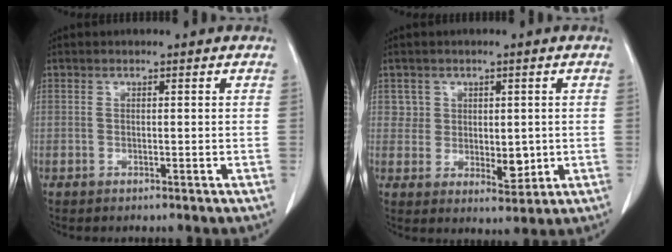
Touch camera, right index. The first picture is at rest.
{"total": 5.0, "force": [0.9, 4.1, 2.7], "torque": [-0.028, -0.008, 0.022]}